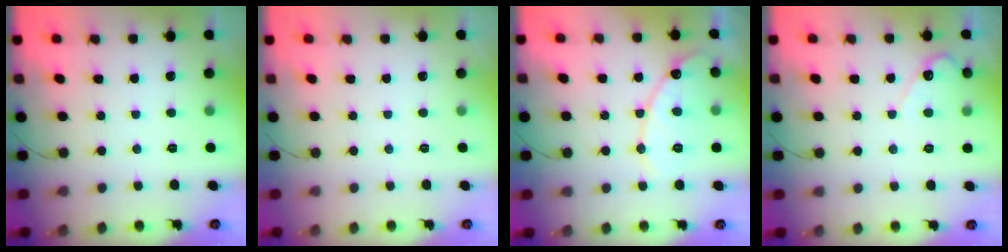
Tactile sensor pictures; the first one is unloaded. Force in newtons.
{"total": 0.0}
{"total": 12.5, "press": 12.5, "slide": 1.1}
{"total": 3.5, "press": 3.5, "slide": 0.3}